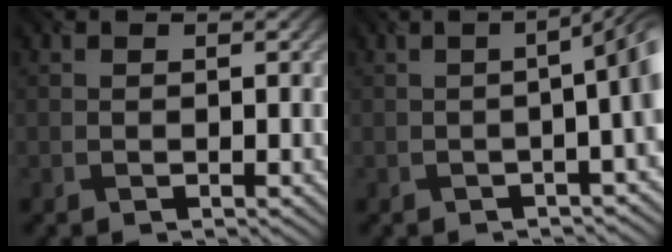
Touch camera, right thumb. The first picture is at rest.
{"total": 6.1, "force": [-0.7, 1.9, 5.8], "torque": [-0.058, 0.005, -0.015]}